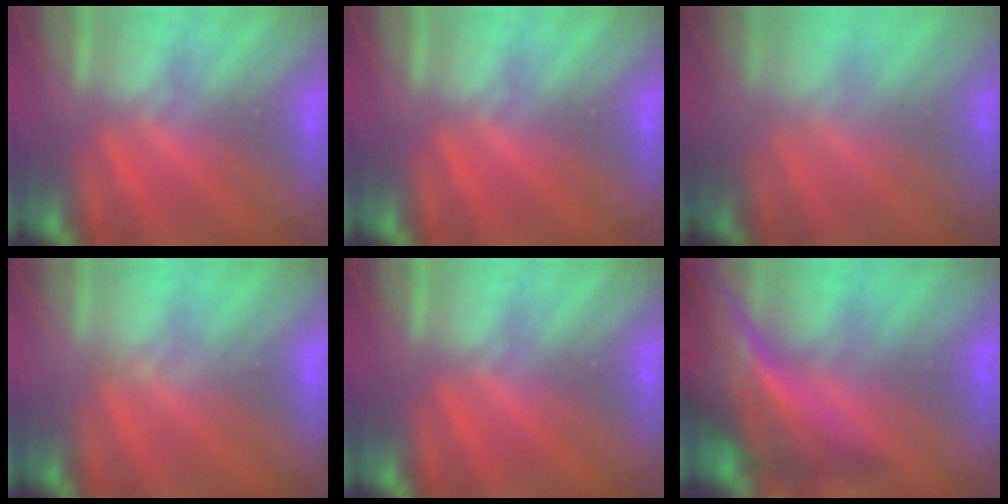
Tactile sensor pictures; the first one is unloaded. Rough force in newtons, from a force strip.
{"total": 0.0}
{"total": 1.6}
{"total": 3.4}
{"total": 0.0}
{"total": 9.1}